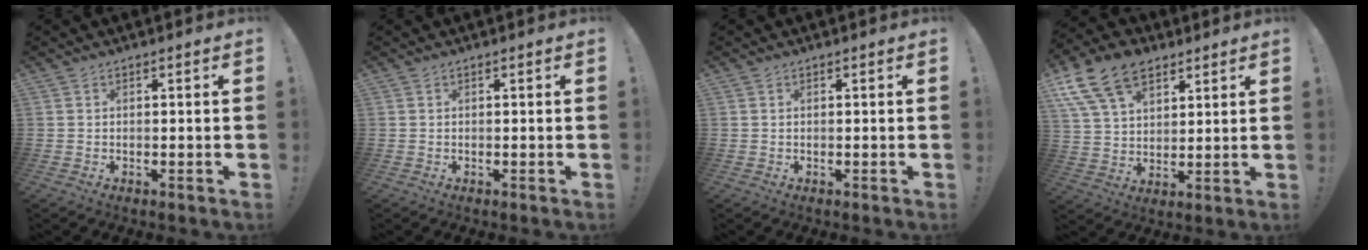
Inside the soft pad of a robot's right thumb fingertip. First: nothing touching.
{"total": 0.0}
{"total": 0.0}
{"total": 16.4, "force": [9.4, 10.3, 8.7], "torque": [-0.161, -0.042, 0.176]}